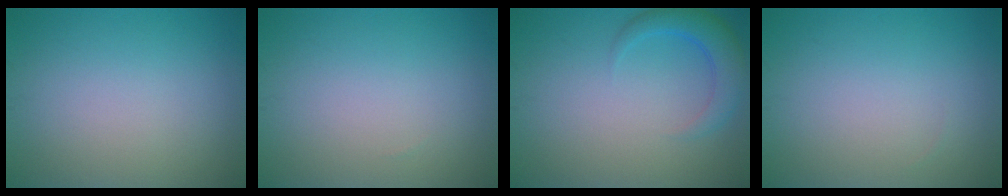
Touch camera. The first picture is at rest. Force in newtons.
{"total": 0.0}
{"total": 3.3, "press": 3.3, "slide": 0.3}
{"total": 0.0}